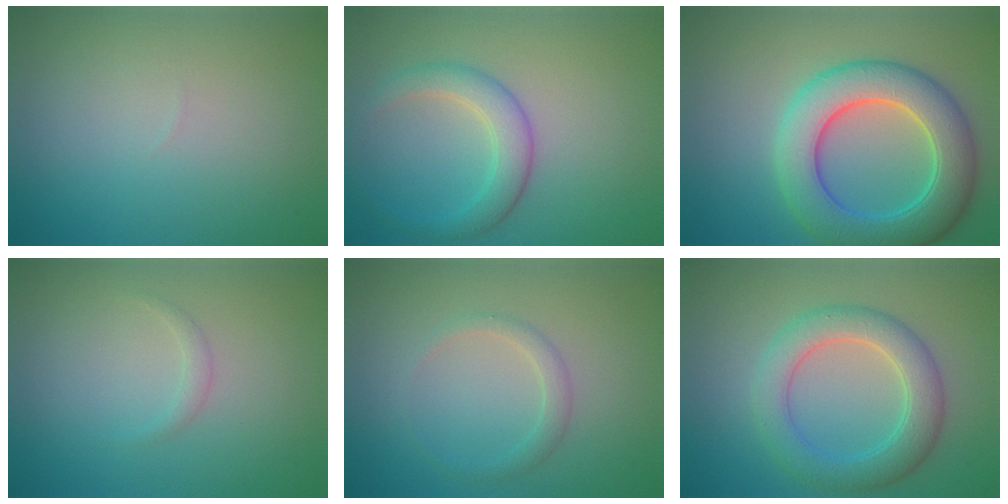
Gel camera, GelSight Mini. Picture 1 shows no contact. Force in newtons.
{"total": 3.3, "press": 3.3, "slide": 0.1}
{"total": 8.4, "press": 8.4, "slide": 0.2}
{"total": 0.8, "press": 0.8, "slide": 0.1}
{"total": 1.5, "press": 1.5, "slide": 0.0}
{"total": 5.0, "press": 5.0, "slide": 0.1}